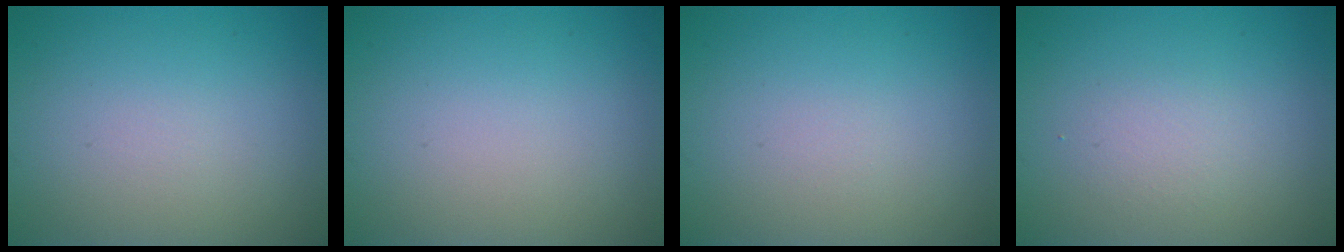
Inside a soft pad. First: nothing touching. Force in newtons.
{"total": 0.0}
{"total": 0.0}
{"total": 1.3, "press": 1.3, "slide": 0.1}